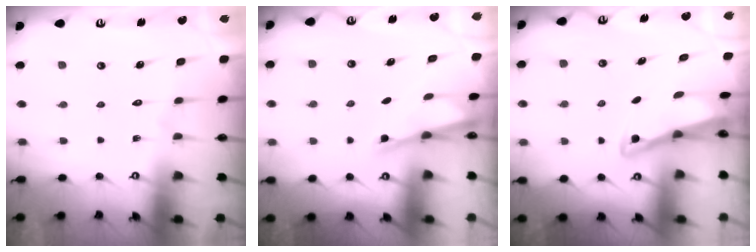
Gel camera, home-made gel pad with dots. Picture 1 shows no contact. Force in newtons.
{"total": 2.0, "press": 2.0, "slide": 0.4}
{"total": 2.9, "press": 2.9, "slide": 0.4}